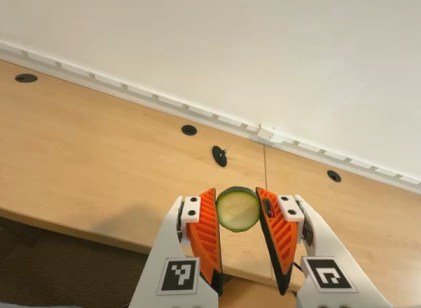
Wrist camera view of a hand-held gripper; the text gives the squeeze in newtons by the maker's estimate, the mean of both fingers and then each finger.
{"total": 10.4, "left": 10.4, "right": 10.5}